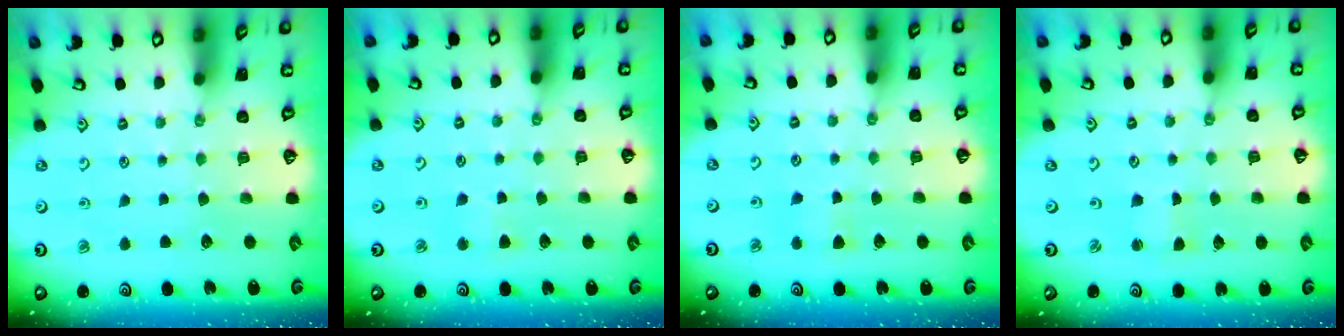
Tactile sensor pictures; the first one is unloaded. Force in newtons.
{"total": 2.5, "press": 2.5, "slide": 0.5}
{"total": 4.0, "press": 4.0, "slide": 0.6}
{"total": 1.7, "press": 1.7, "slide": 0.1}